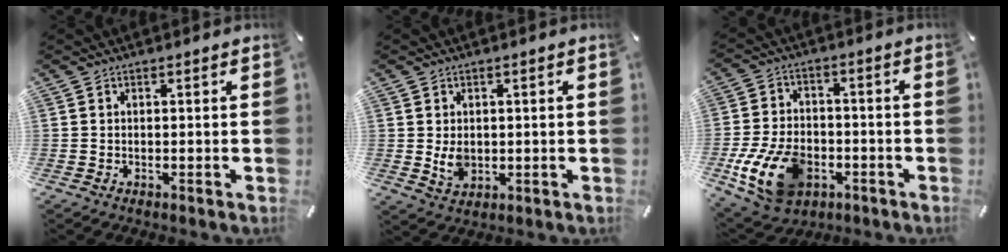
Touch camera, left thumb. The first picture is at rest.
{"total": 4.5, "force": [0.2, 3.6, 2.6], "torque": [-0.046, -0.007, 0.001]}
{"total": 15.1, "force": [-5.5, 10.3, 9.7], "torque": [-0.188, 0.025, -0.094]}